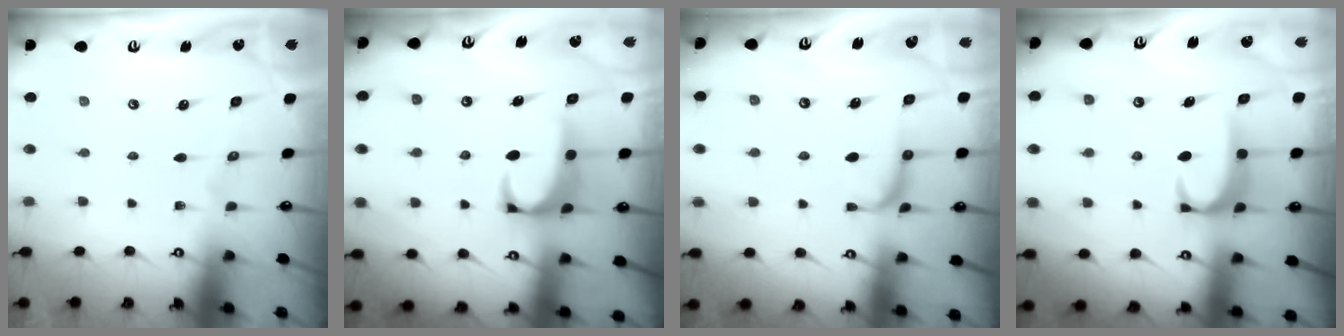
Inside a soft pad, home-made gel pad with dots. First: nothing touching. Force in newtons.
{"total": 2.3, "press": 2.1, "slide": 1.0}
{"total": 1.0, "press": 0.8, "slide": 0.7}
{"total": 2.5, "press": 2.4, "slide": 0.6}